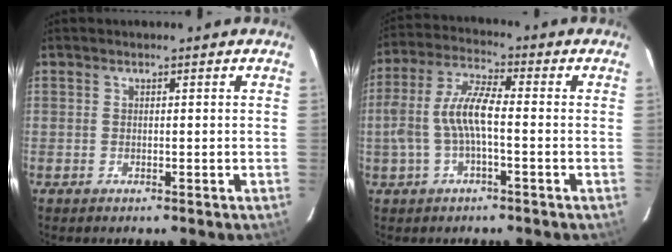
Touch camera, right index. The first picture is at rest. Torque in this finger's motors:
{"motor_torque": [0.55, -0.33, 0.68, 0.19]}